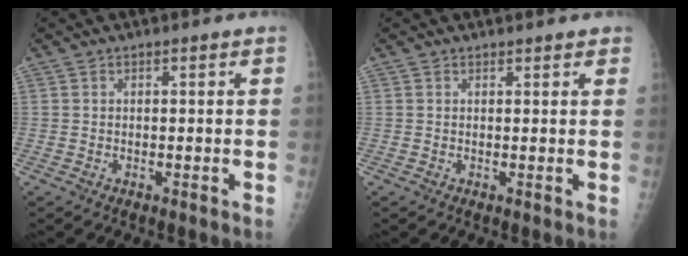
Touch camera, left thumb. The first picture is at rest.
{"total": 1.8, "force": [1.5, 0.7, 0.6], "torque": [0.008, -0.002, 0.015]}